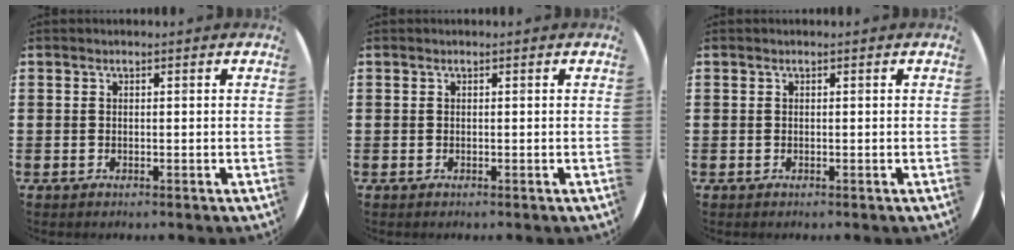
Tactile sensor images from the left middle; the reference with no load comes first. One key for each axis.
{"total": 0.0}
{"total": 0.0}